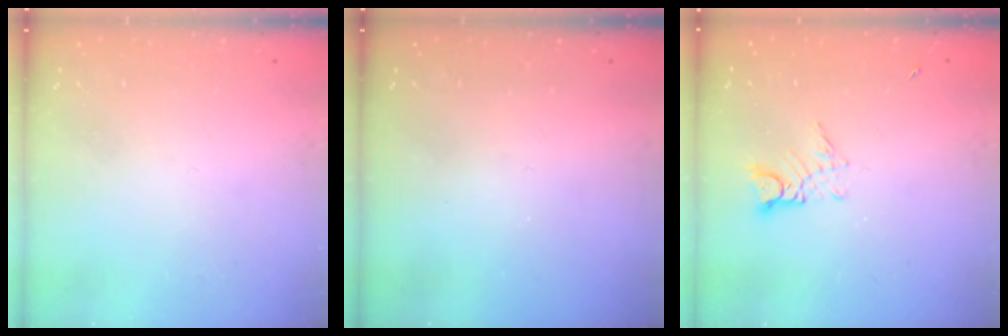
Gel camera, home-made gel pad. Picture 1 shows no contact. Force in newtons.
{"total": 0.0}
{"total": 5.4, "press": 5.4, "slide": 0.5}